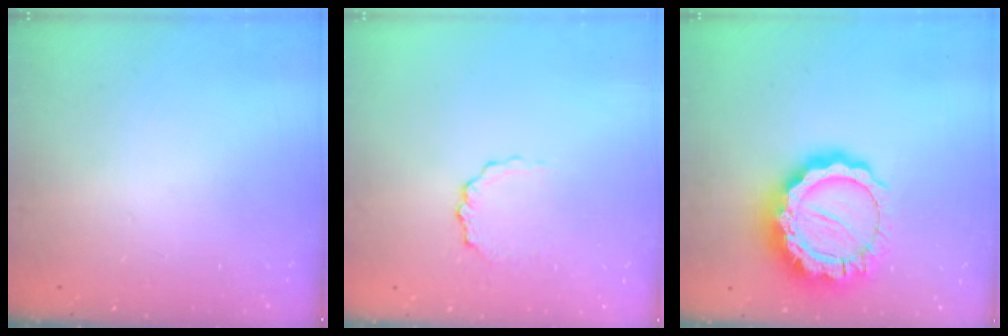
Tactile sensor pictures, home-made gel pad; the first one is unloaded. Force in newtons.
{"total": 2.4, "press": 2.4, "slide": 0.3}
{"total": 18.2, "press": 18.1, "slide": 1.5}